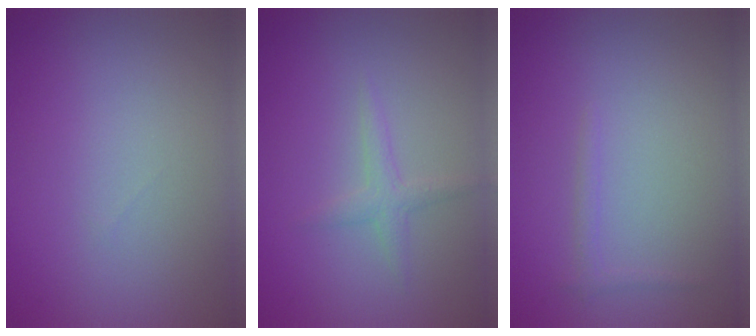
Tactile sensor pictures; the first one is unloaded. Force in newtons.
{"total": 1.5, "press": 1.5, "slide": 0.1}
{"total": 0.7, "press": 0.7, "slide": 0.1}